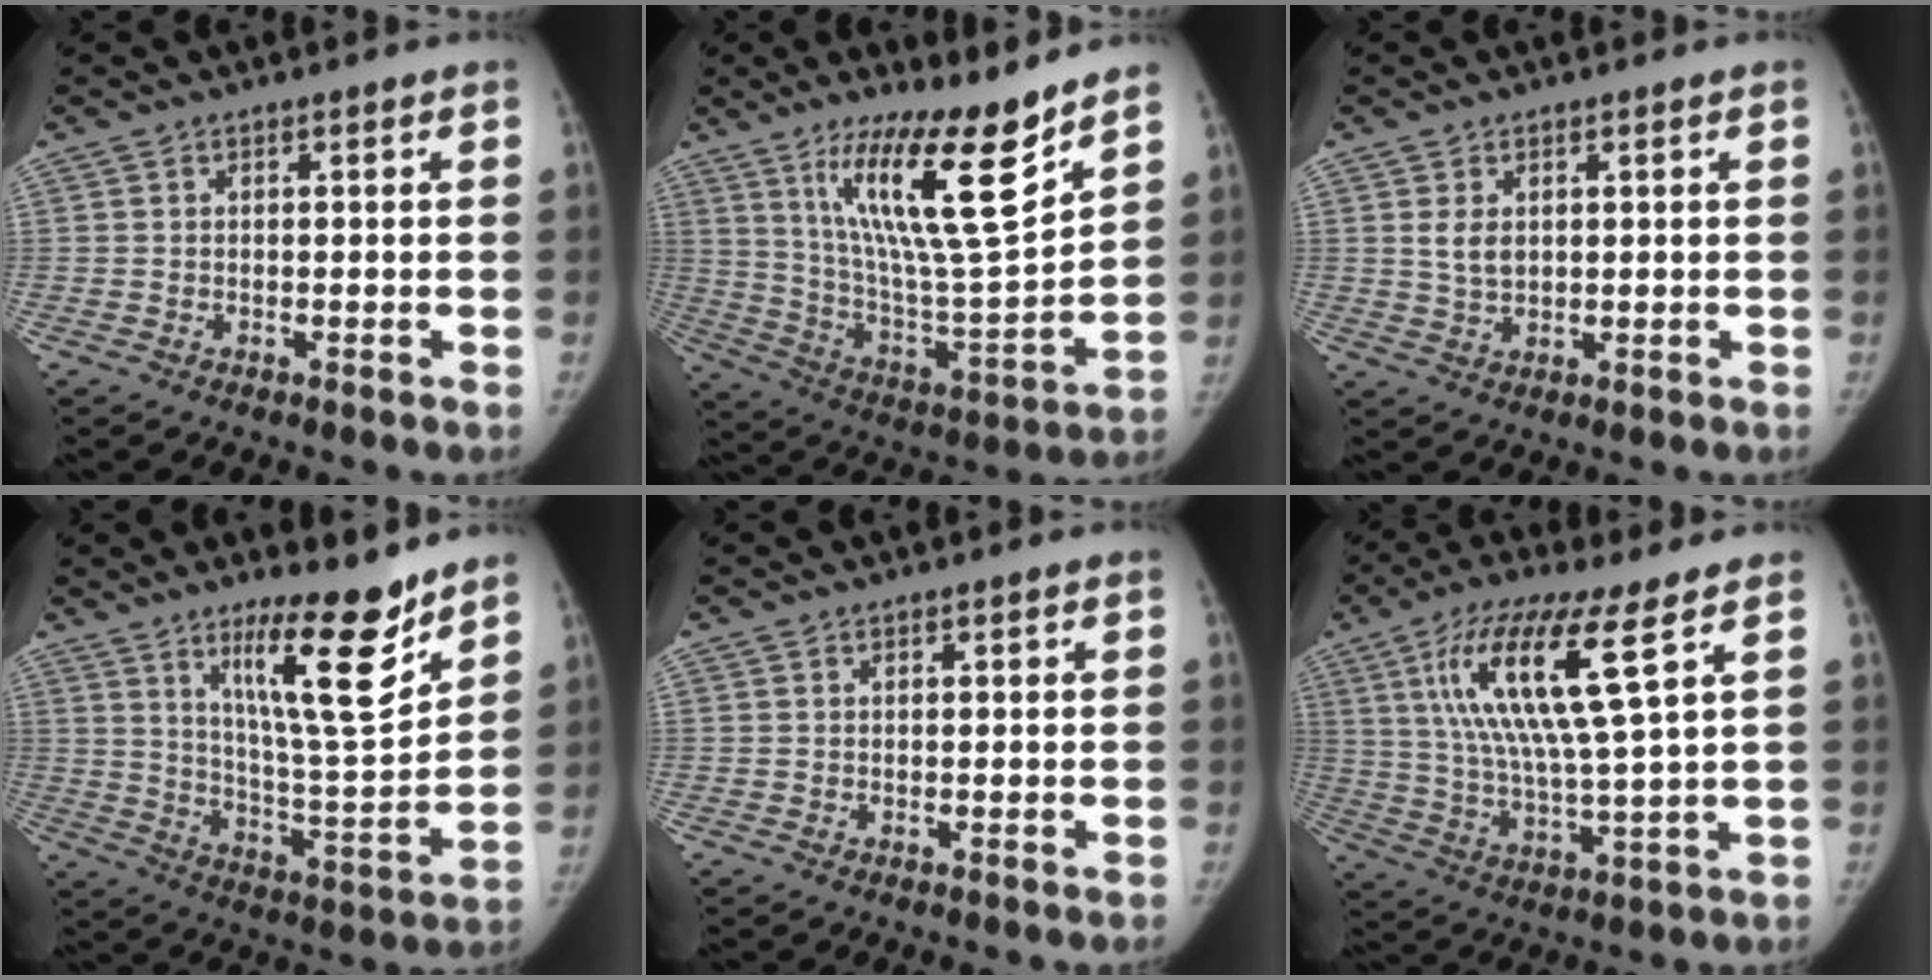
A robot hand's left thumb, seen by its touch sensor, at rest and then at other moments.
{"total": 19.7, "force": [12.4, 2.9, 15.1], "torque": [-0.228, -0.080, 0.223]}
{"total": 3.5, "force": [1.1, 2.3, 2.4], "torque": [-0.037, -0.008, 0.026]}
{"total": 16.3, "force": [10.9, 2.9, 11.8], "torque": [-0.162, -0.089, 0.187]}
{"total": 0.0}
{"total": 16.2, "force": [6.6, 2.5, 14.6], "torque": [-0.295, -0.026, 0.123]}